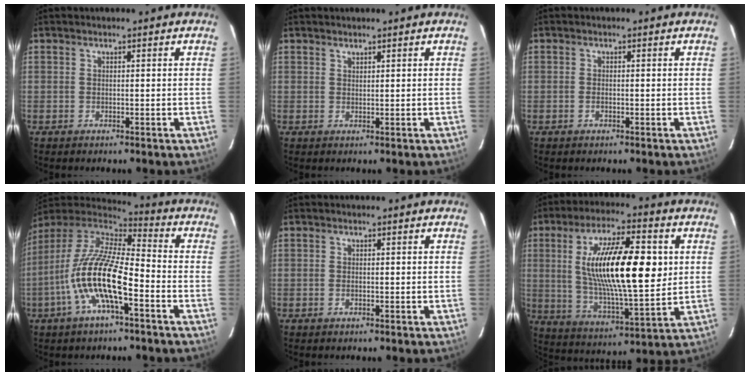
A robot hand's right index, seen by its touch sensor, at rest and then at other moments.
{"total": 0.8, "force": [0.7, 0.2, 0.1], "torque": [-0.002, 0.001, 0.014]}
{"total": 0.9, "force": [-0.4, 0.5, 0.6], "torque": [-0.014, 0.000, -0.007]}
{"total": 16.6, "force": [-6.2, 4.6, 14.7], "torque": [-0.284, -0.016, -0.122]}
{"total": 0.7, "force": [-0.2, 0.4, 0.5], "torque": [-0.011, 0.000, -0.005]}
{"total": 20.9, "force": [3.5, 5.9, 19.8], "torque": [-0.351, 0.005, 0.068]}